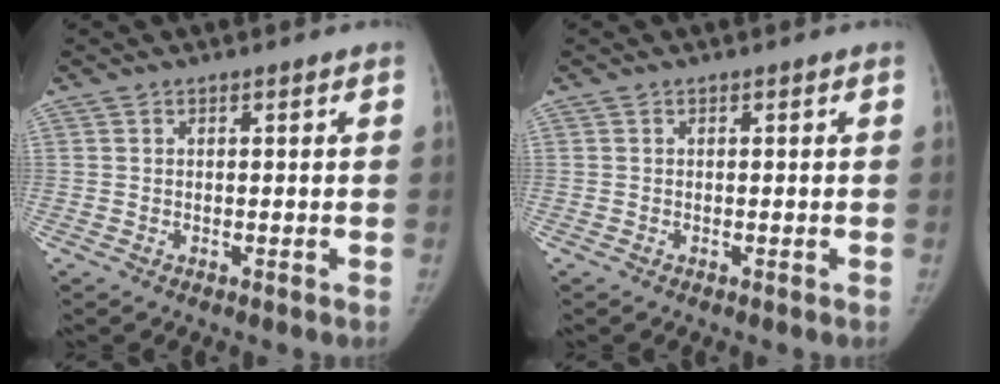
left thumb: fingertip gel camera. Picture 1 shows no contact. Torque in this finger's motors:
{"motor_torque": [0.09, 0.00, 0.07, -0.47, 0.06]}